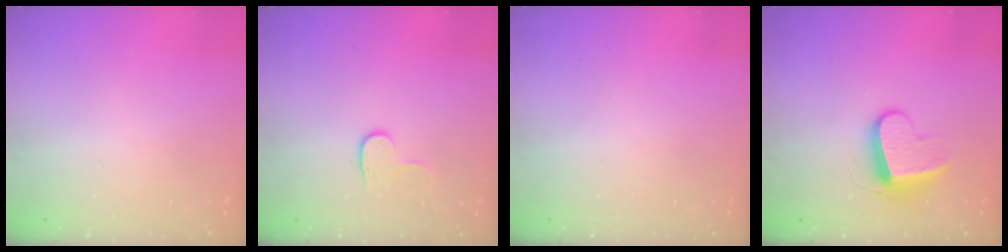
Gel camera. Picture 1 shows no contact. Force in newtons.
{"total": 3.7, "press": 3.7, "slide": 0.2}
{"total": 0.0}
{"total": 9.3, "press": 9.3, "slide": 0.1}